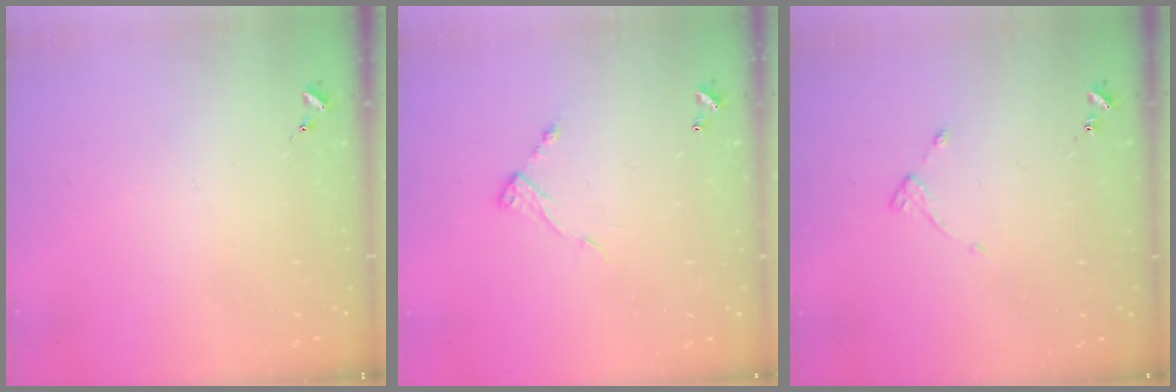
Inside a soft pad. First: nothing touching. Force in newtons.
{"total": 6.6, "press": 6.6, "slide": 0.3}
{"total": 4.8, "press": 4.7, "slide": 0.5}